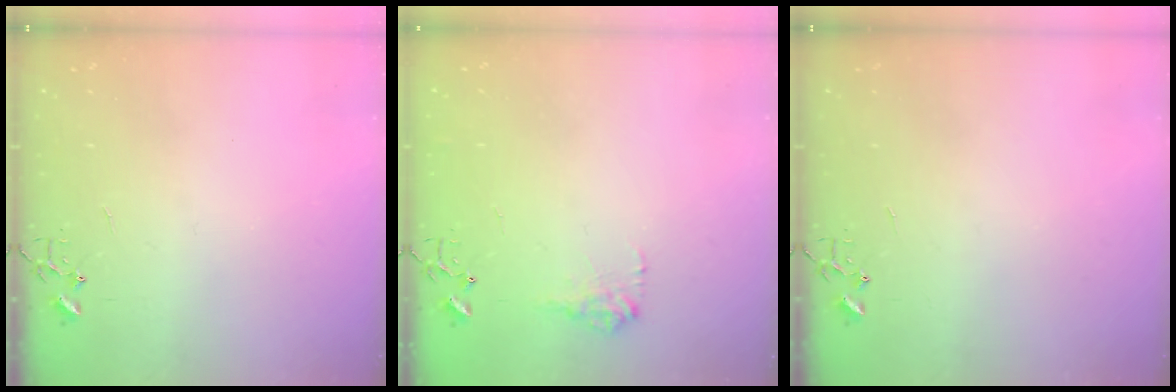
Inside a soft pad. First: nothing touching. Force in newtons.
{"total": 8.9, "press": 8.9, "slide": 0.3}
{"total": 0.0}